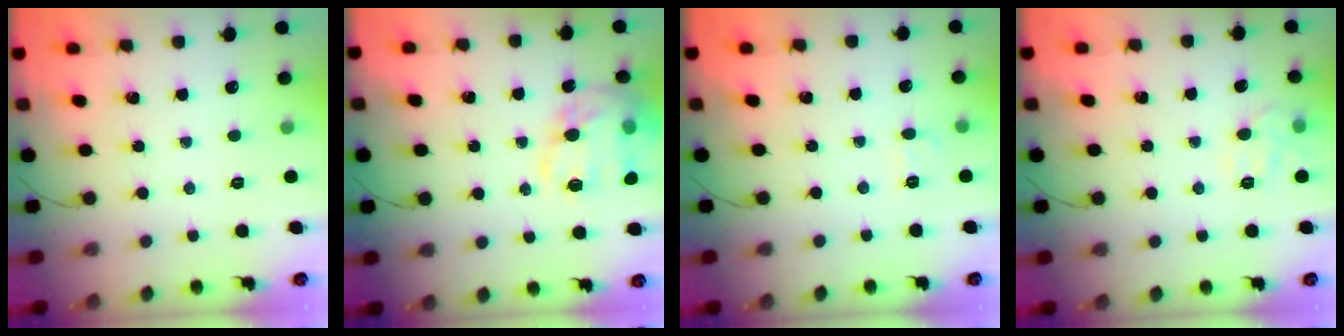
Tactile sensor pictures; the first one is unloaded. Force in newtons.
{"total": 20.6, "press": 20.2, "slide": 3.6}
{"total": 4.5, "press": 4.2, "slide": 1.5}
{"total": 8.9, "press": 8.8, "slide": 1.2}